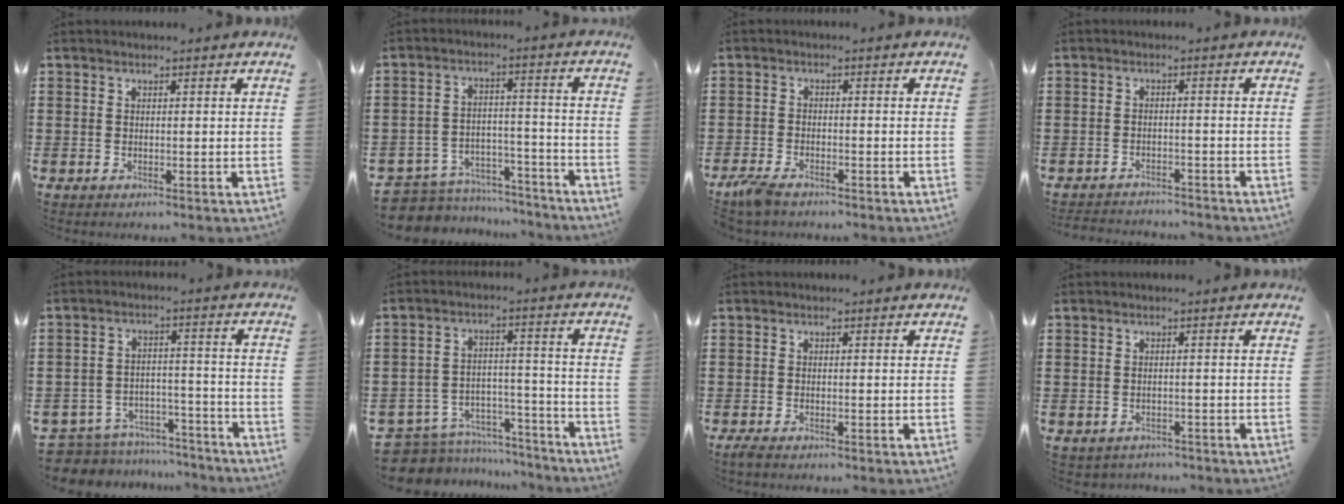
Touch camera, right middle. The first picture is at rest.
{"total": 6.3, "force": [-6.1, 1.5, 0.5], "torque": [-0.022, 0.014, -0.127]}
{"total": 3.0, "force": [-2.5, 0.9, 1.5], "torque": [-0.047, -0.002, -0.056]}
{"total": 2.4, "force": [-2.4, 0.2, 0.0], "torque": [-0.005, 0.000, -0.053]}
{"total": 6.5, "force": [-6.4, 1.3, 0.6], "torque": [-0.028, 0.014, -0.134]}
{"total": 6.9, "force": [-6.5, 2.2, 1.0], "torque": [-0.035, 0.011, -0.132]}
{"total": 1.0, "force": [-0.8, 0.2, 0.6], "torque": [-0.020, -0.006, -0.018]}
{"total": 1.0, "force": [-0.9, 0.3, -0.2], "torque": [-0.001, 0.003, -0.022]}